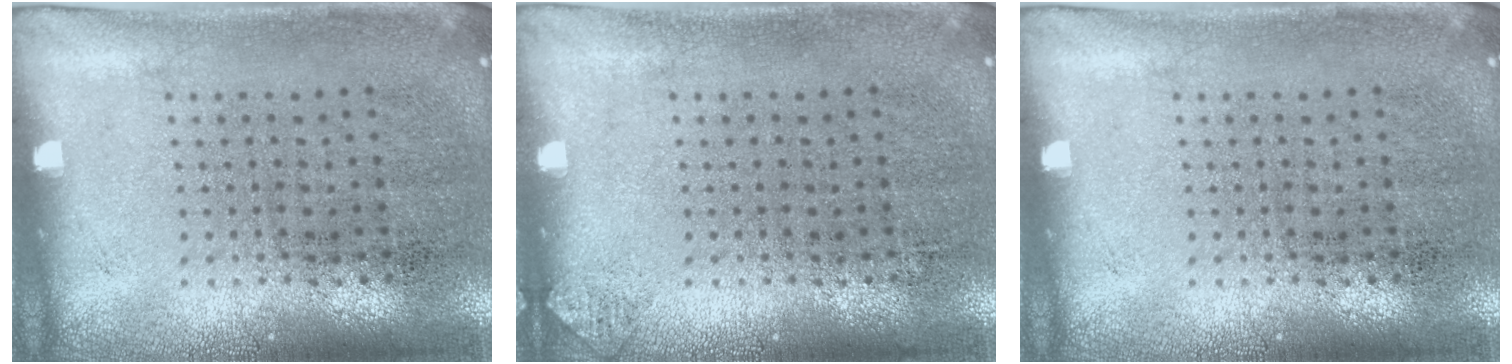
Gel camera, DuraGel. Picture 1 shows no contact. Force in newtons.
{"total": 0.5, "press": 0.5, "slide": 0.0}
{"total": 0.0}